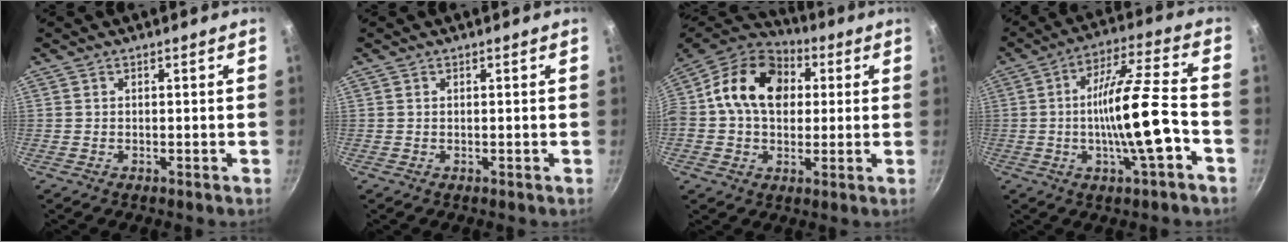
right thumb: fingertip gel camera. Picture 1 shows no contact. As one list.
[{"total": 0.0}, {"total": 18.4, "force": [3.3, 13.6, 11.9], "torque": [-0.181, 0.027, 0.039]}, {"total": 14.7, "force": [-3.8, 2.7, 14.0], "torque": [-0.233, 0.029, -0.069]}]